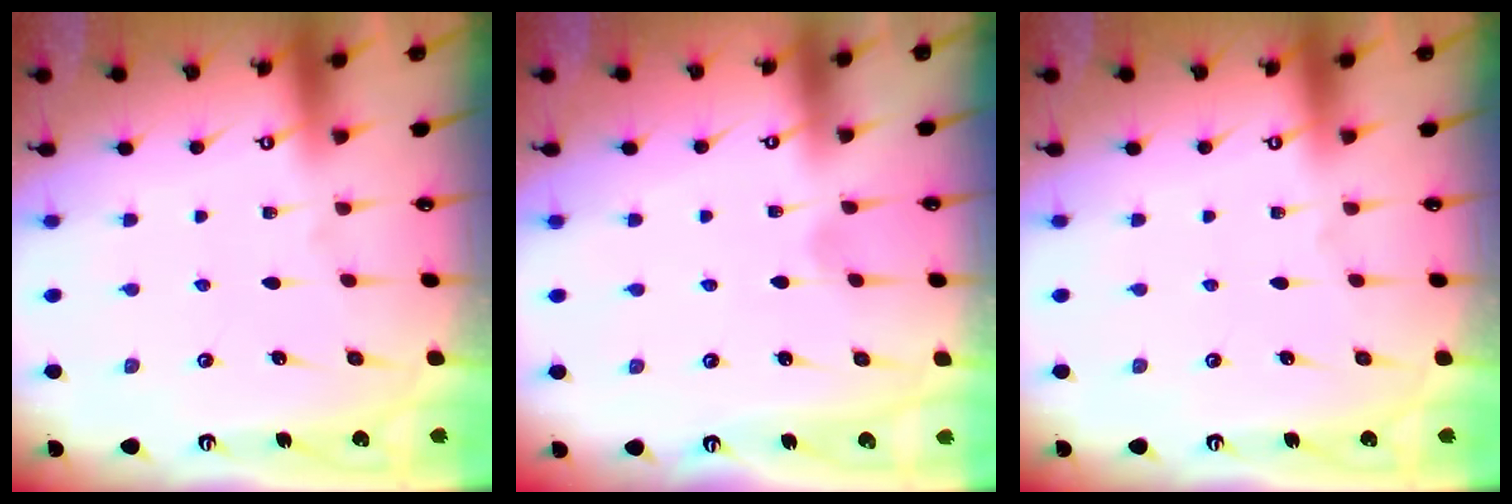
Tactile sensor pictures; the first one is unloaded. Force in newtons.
{"total": 0.9, "press": 0.9, "slide": 0.2}
{"total": 0.0}